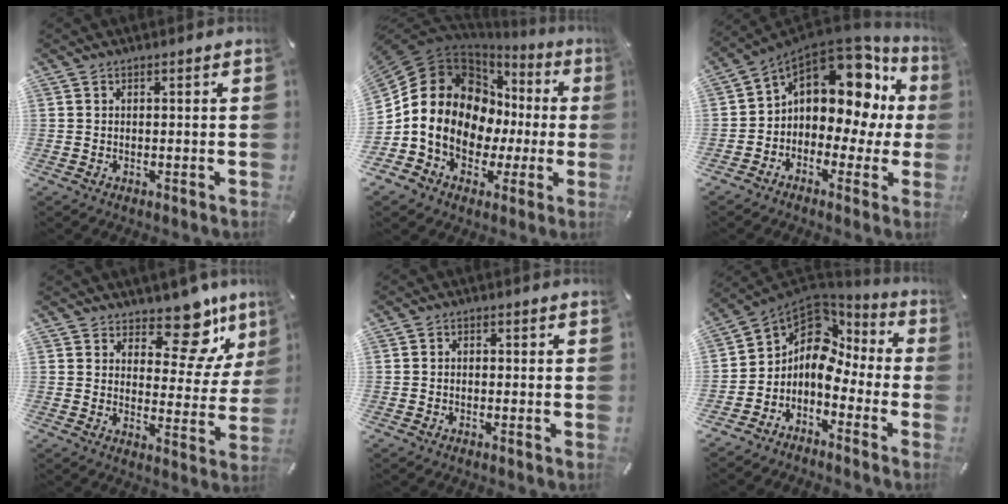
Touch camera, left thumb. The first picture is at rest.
{"total": 18.4, "force": [1.0, 15.2, 10.4], "torque": [-0.215, -0.024, 0.030]}
{"total": 12.4, "force": [5.8, 7.8, 7.7], "torque": [-0.113, -0.053, 0.093]}
{"total": 13.1, "force": [9.8, 5.8, 6.4], "torque": [-0.072, -0.080, 0.168]}
{"total": 1.3, "force": [-0.7, 1.0, 0.5], "torque": [-0.008, 0.006, -0.017]}
{"total": 7.3, "force": [0.7, 6.5, 3.1], "torque": [-0.087, -0.025, 0.013]}